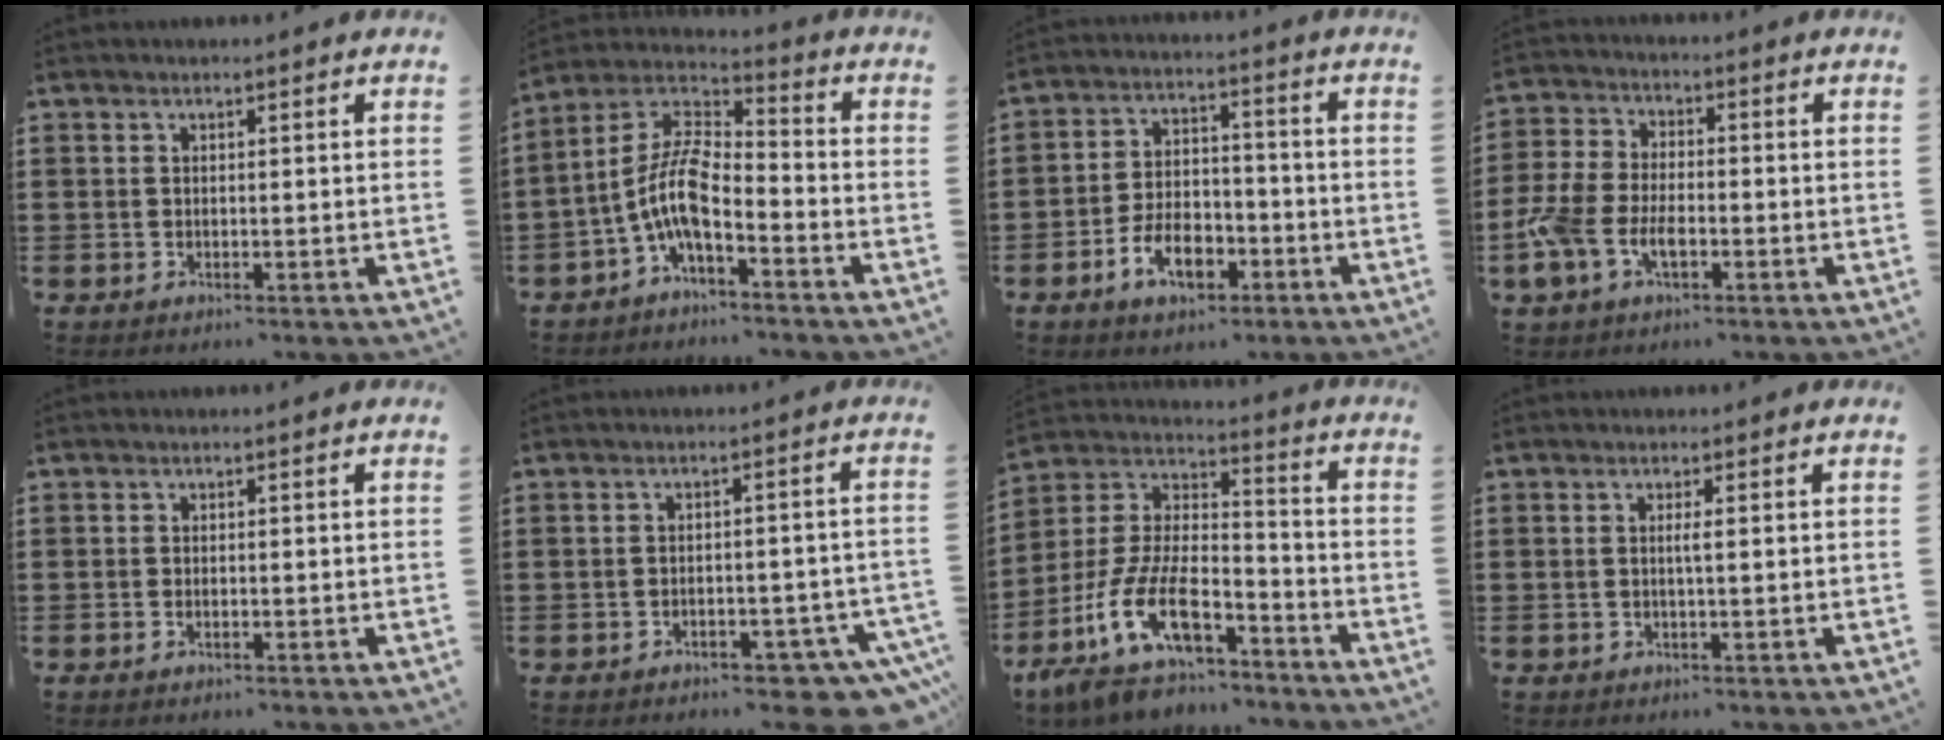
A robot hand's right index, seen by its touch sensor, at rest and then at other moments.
{"total": 8.5, "force": [-3.3, 3.0, 7.2], "torque": [-0.194, -0.031, -0.080]}
{"total": 7.9, "force": [-3.8, 4.3, 5.4], "torque": [-0.101, 0.005, -0.073]}
{"total": 6.2, "force": [-2.7, 3.4, 4.4], "torque": [-0.127, -0.004, -0.062]}
{"total": 0.6, "force": [-0.4, 0.1, 0.5], "torque": [-0.011, -0.006, -0.006]}
{"total": 4.4, "force": [-3.9, 0.9, 1.8], "torque": [-0.029, 0.001, -0.074]}
{"total": 14.4, "force": [-9.4, 5.1, 9.6], "torque": [-0.218, 0.008, -0.181]}
{"total": 1.1, "force": [0.0, -0.2, 1.0], "torque": [-0.019, -0.003, -0.001]}